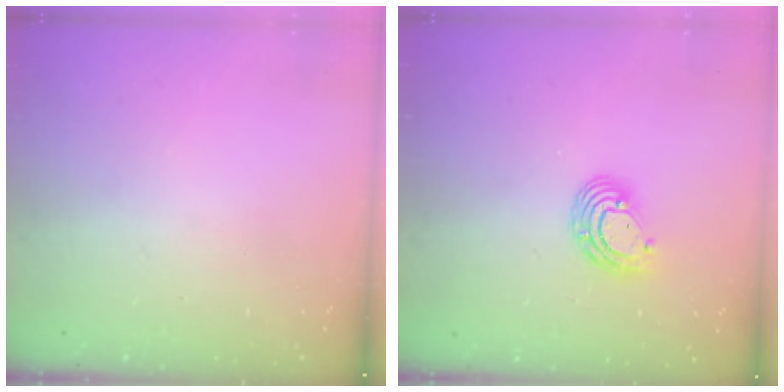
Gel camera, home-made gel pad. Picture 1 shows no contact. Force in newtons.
{"total": 8.0, "press": 7.9, "slide": 1.2}